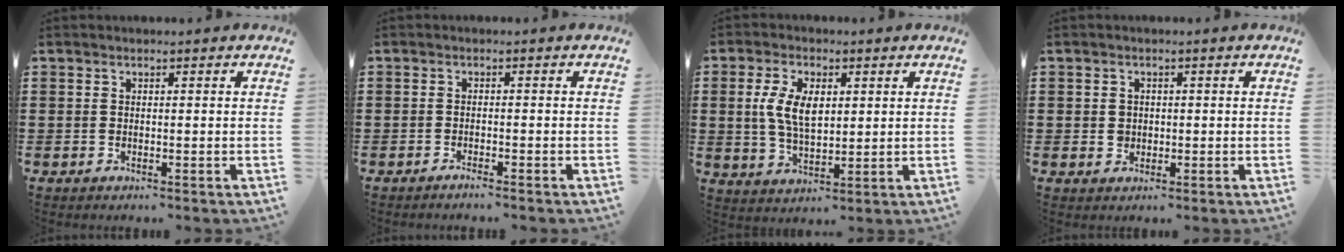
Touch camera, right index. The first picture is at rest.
{"total": 1.1, "force": [-1.1, -0.1, 0.4], "torque": [-0.007, -0.002, -0.020]}
{"total": 7.0, "force": [1.3, 3.9, 5.7], "torque": [-0.133, 0.008, 0.018]}
{"total": 1.7, "force": [0.1, 1.6, 0.5], "torque": [-0.015, 0.008, 0.000]}